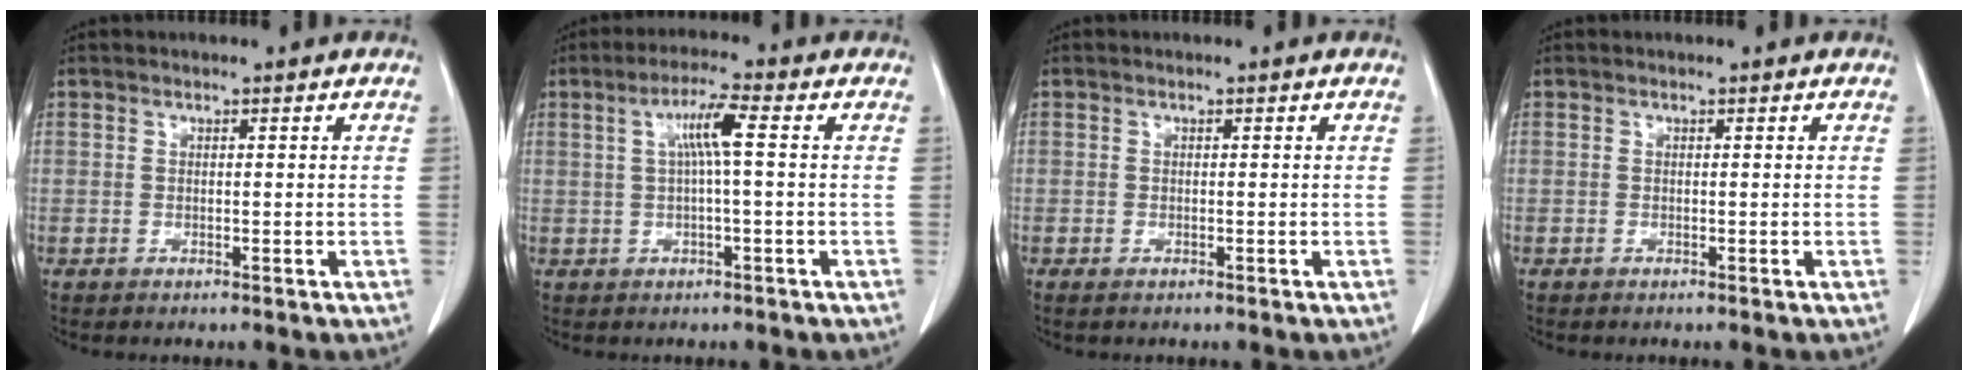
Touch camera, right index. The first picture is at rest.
{"total": 5.5, "force": [1.0, 0.5, 5.3], "torque": [-0.103, 0.015, 0.020]}
{"total": 1.0, "force": [-0.4, 0.6, 0.7], "torque": [-0.019, -0.001, -0.003]}
{"total": 0.0}